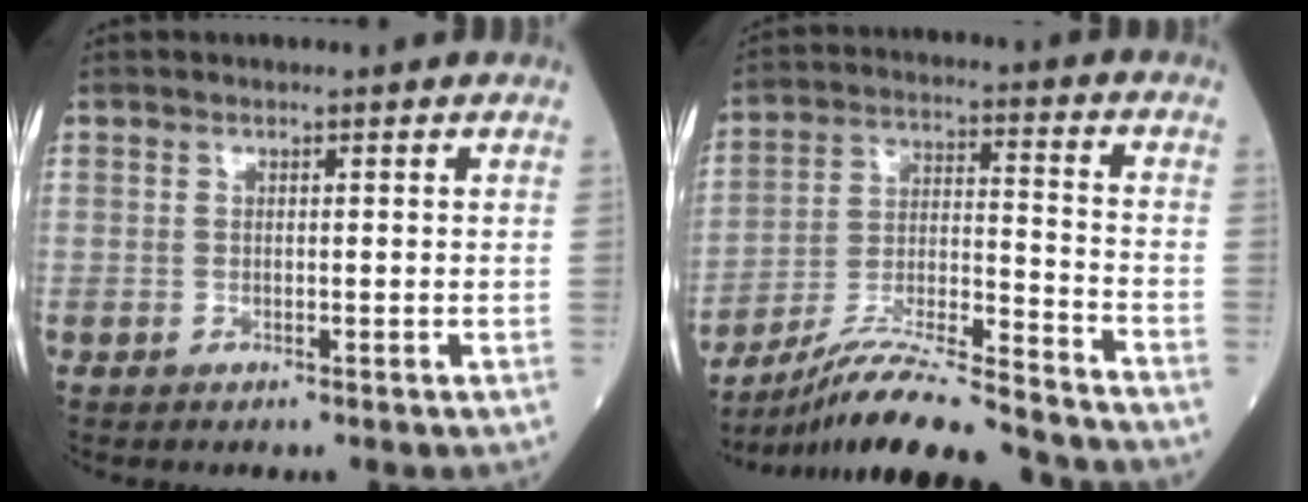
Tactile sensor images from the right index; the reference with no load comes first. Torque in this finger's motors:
{"motor_torque": [0.09, -0.40, 0.44, 0.10]}